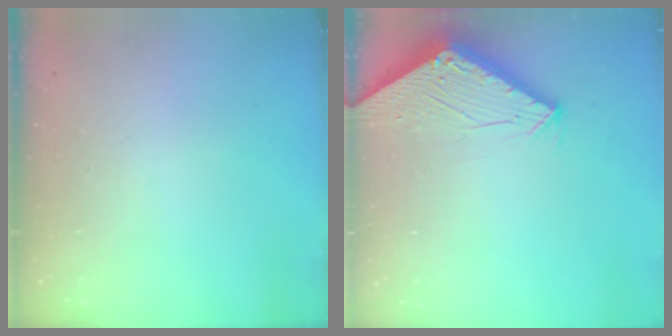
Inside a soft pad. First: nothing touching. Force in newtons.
{"total": 2.8, "press": 2.8, "slide": 0.1}